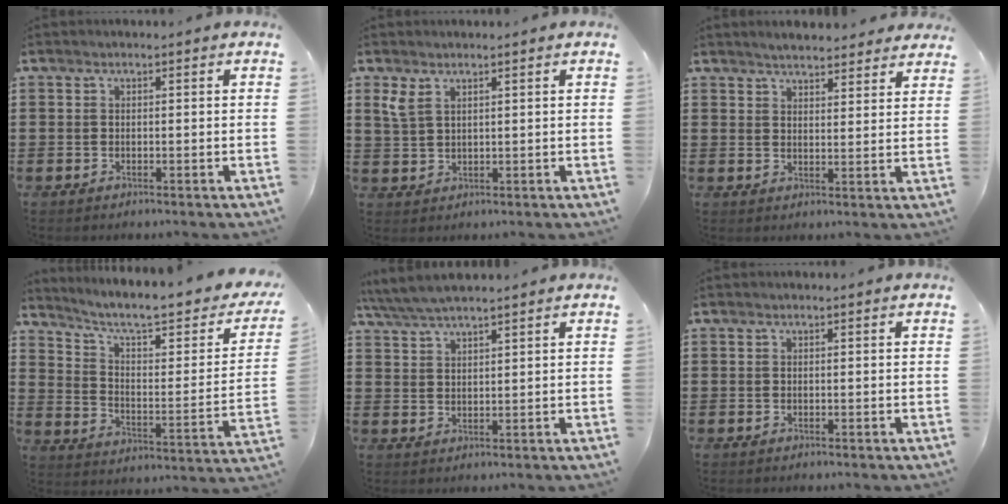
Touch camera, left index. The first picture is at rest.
{"total": 2.9, "force": [1.8, 1.3, 1.9], "torque": [-0.043, 0.004, 0.034]}
{"total": 3.7, "force": [3.6, 0.3, 0.5], "torque": [-0.020, -0.008, 0.068]}
{"total": 7.2, "force": [5.4, 1.3, 4.5], "torque": [-0.095, -0.046, 0.084]}
{"total": 4.0, "force": [3.6, 0.4, 1.7], "torque": [-0.044, -0.006, 0.065]}
{"total": 0.0}